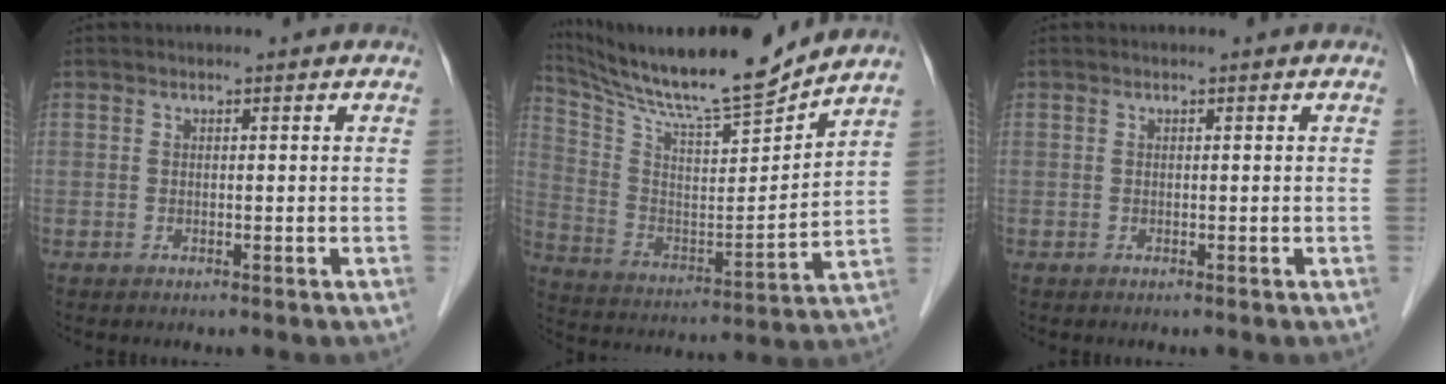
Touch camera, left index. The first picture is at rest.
{"total": 17.9, "force": [16.6, -0.1, 6.8], "torque": [-0.137, -0.029, 0.284]}
{"total": 0.0}